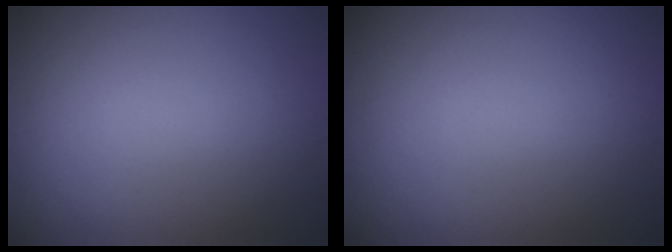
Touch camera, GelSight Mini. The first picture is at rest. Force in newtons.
{"total": 0.0}